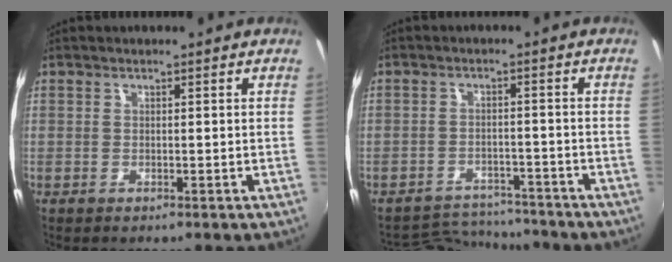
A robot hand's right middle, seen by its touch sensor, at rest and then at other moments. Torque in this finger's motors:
{"motor_torque": [-0.74, -0.35, -0.24, -0.08]}